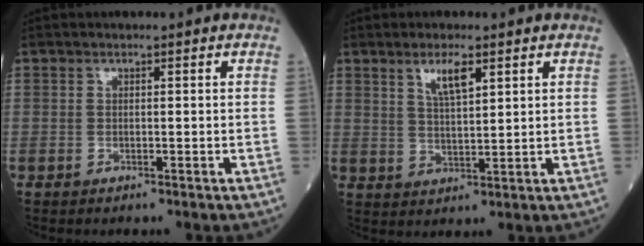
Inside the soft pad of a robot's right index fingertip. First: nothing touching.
{"total": 4.6, "force": [2.6, 0.9, 3.6], "torque": [-0.071, 0.000, 0.050]}